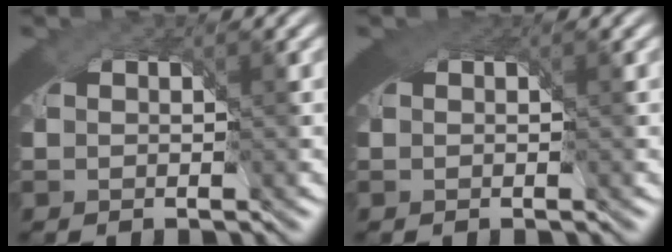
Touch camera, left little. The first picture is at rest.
{"total": 1.7, "force": [0.9, 0.9, 1.0], "torque": [-0.018, -0.002, 0.014]}